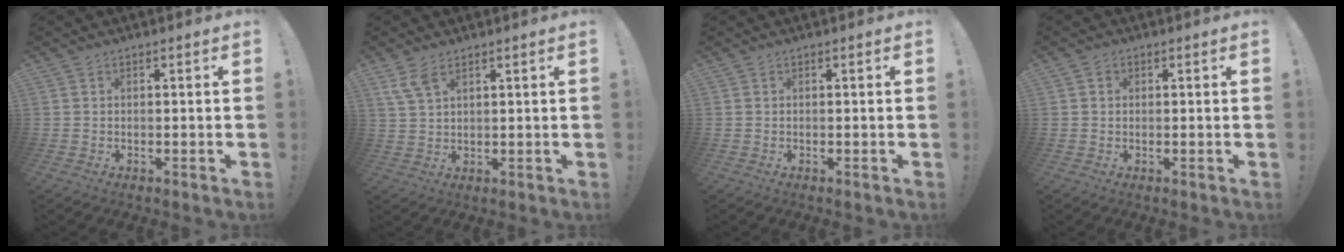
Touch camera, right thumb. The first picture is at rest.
{"total": 5.8, "force": [3.7, 2.5, 3.6], "torque": [-0.073, -0.010, 0.073]}
{"total": 0.0}
{"total": 1.0, "force": [0.2, 1.0, 0.3], "torque": [0.003, 0.000, 0.002]}